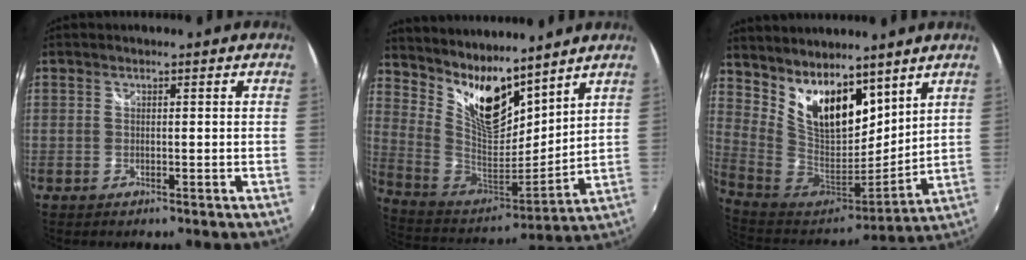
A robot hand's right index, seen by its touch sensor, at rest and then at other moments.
{"total": 15.0, "force": [10.9, 5.2, 8.8], "torque": [-0.166, -0.021, 0.215]}
{"total": 16.4, "force": [9.7, 8.2, 10.5], "torque": [-0.204, 0.000, 0.188]}